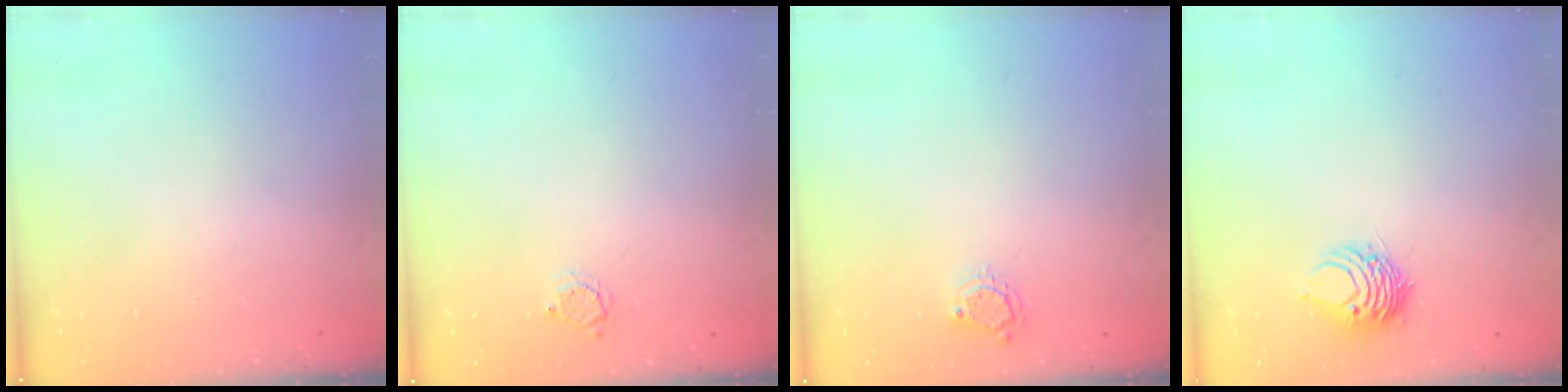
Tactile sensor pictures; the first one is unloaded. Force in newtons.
{"total": 2.7, "press": 2.7, "slide": 0.2}
{"total": 5.1, "press": 5.1, "slide": 0.5}
{"total": 7.0, "press": 7.0, "slide": 0.8}